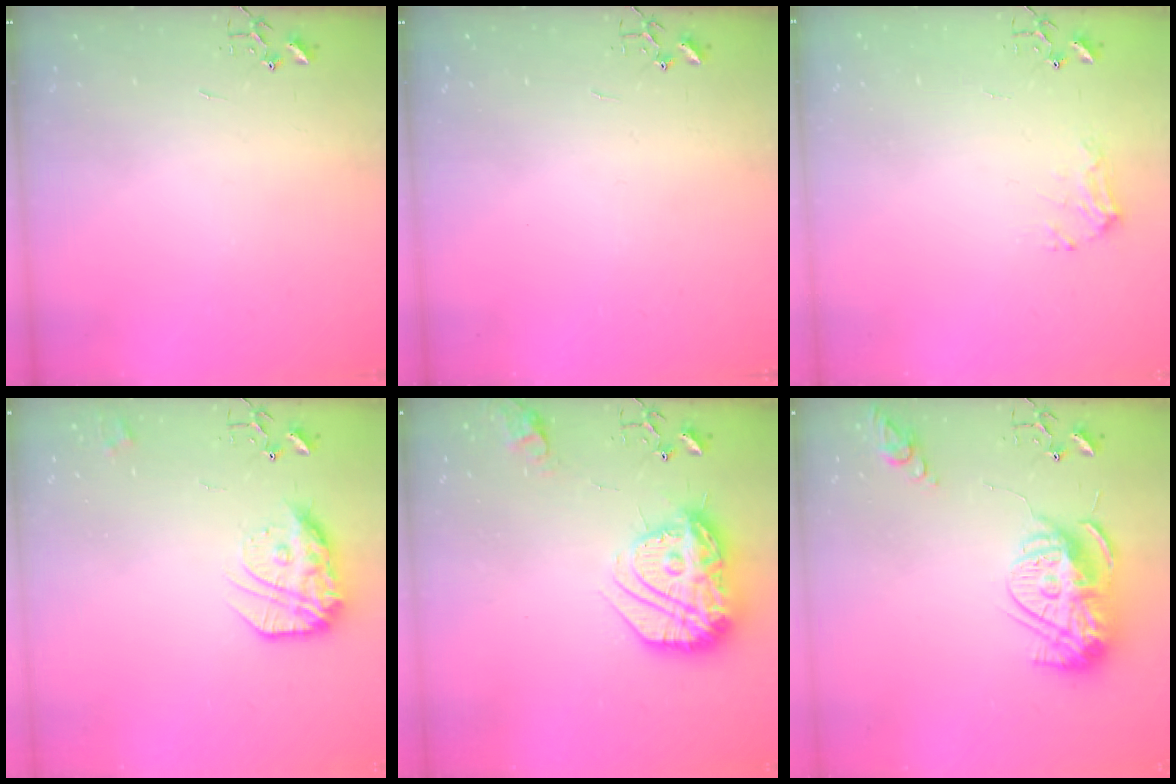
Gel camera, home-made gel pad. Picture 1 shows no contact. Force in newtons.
{"total": 0.0}
{"total": 9.0, "press": 8.9, "slide": 0.9}
{"total": 16.5, "press": 16.4, "slide": 1.3}
{"total": 20.7, "press": 20.6, "slide": 1.5}
{"total": 16.0, "press": 16.0, "slide": 1.5}